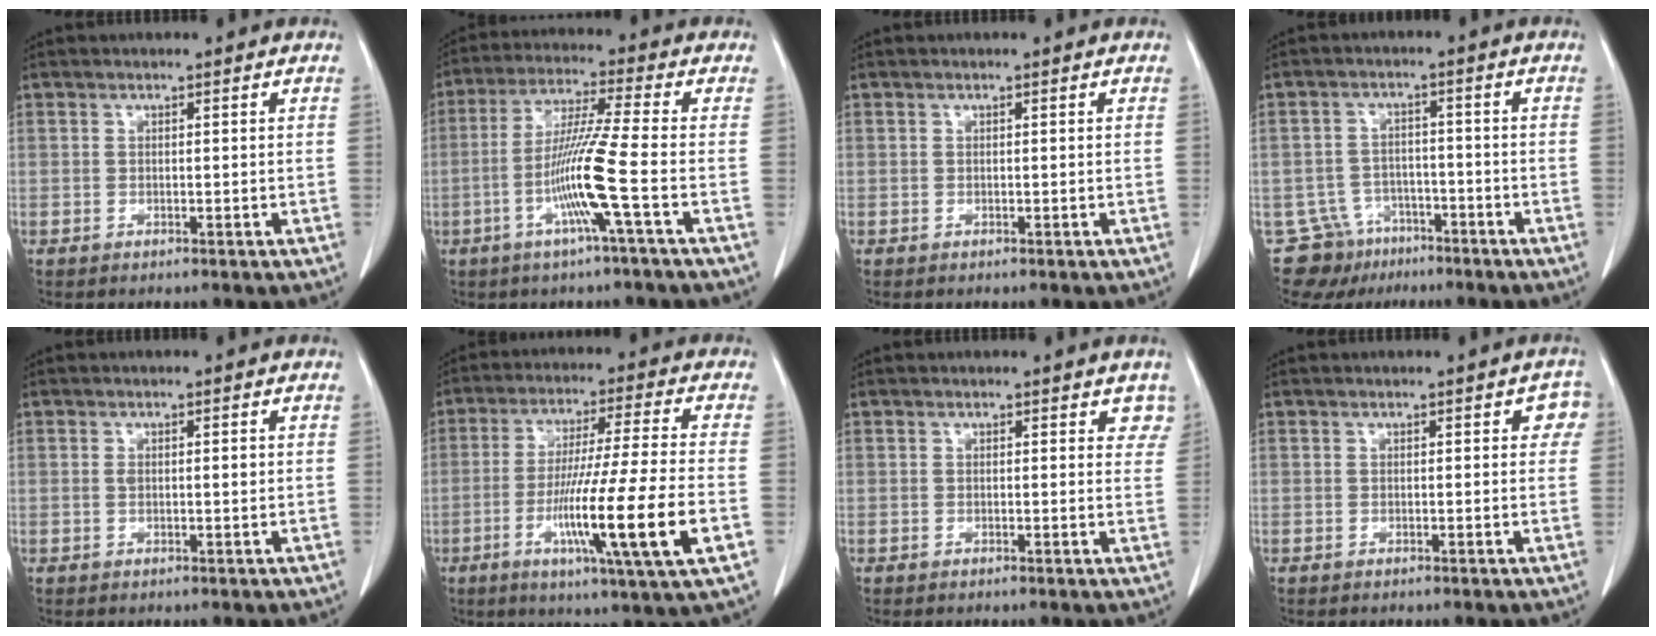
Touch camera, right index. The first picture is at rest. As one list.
[{"total": 10.4, "force": [-3.3, -1.8, 9.7], "torque": [-0.190, -0.009, -0.068]}, {"total": 0.0}, {"total": 8.0, "force": [-5.5, 5.7, 0.4], "torque": [-0.005, 0.021, -0.084]}, {"total": 1.9, "force": [0.2, 0.7, 1.8], "torque": [-0.035, 0.004, 0.005]}, {"total": 17.0, "force": [-5.0, -1.0, 16.2], "torque": [-0.287, -0.024, -0.088]}, {"total": 3.2, "force": [2.6, 1.7, 1.0], "torque": [0.013, -0.001, 0.011]}, {"total": 2.5, "force": [0.8, 1.4, 2.0], "torque": [-0.008, 0.012, 0.002]}]